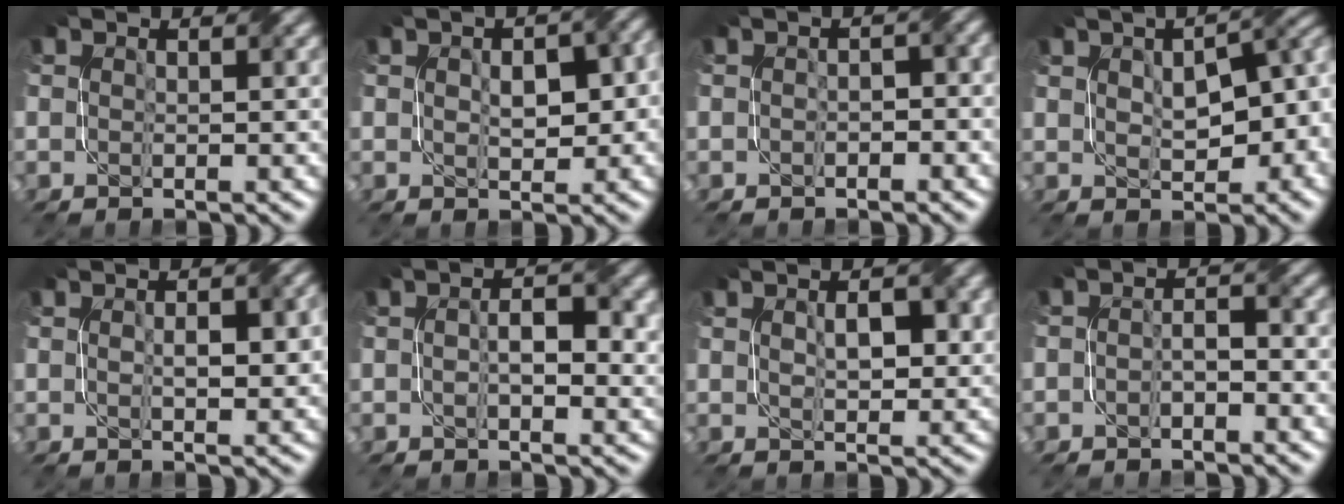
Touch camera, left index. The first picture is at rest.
{"total": 4.7, "force": [0.4, 2.6, 3.9], "torque": [-0.050, 0.003, 0.013]}
{"total": 1.4, "force": [-0.5, 0.7, 1.1], "torque": [-0.017, 0.001, -0.009]}
{"total": 10.2, "force": [0.5, 5.9, 8.3], "torque": [-0.107, 0.004, 0.017]}
{"total": 2.9, "force": [0.1, 1.1, 2.7], "torque": [-0.048, 0.001, 0.004]}
{"total": 3.8, "force": [0.0, 1.8, 3.4], "torque": [-0.059, 0.001, -0.001]}
{"total": 3.0, "force": [0.8, 1.3, 2.5], "torque": [-0.044, 0.000, 0.019]}
{"total": 1.6, "force": [-1.0, 0.6, 1.2], "torque": [-0.022, 0.006, -0.019]}